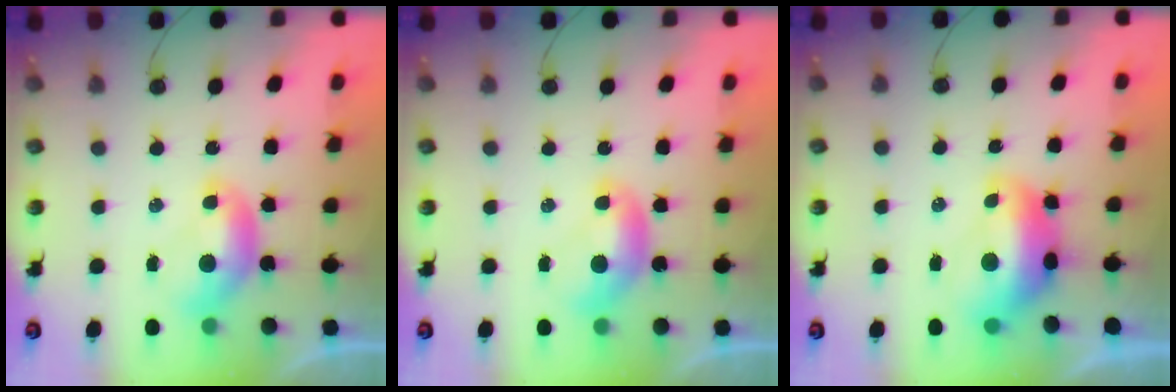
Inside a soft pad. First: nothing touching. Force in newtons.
{"total": 0.0}
{"total": 2.9, "press": 2.9, "slide": 0.7}